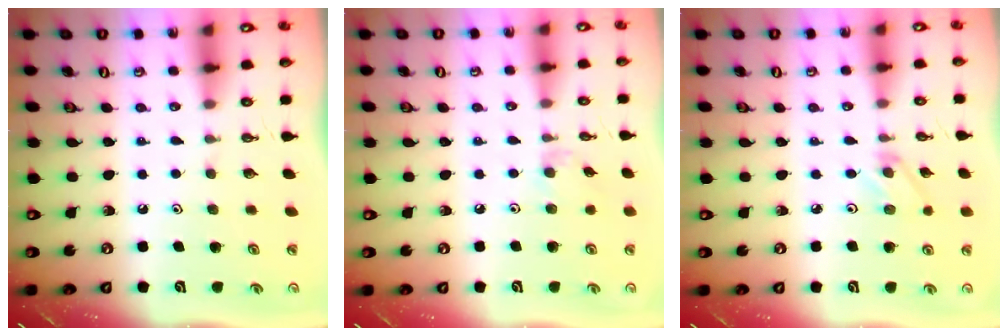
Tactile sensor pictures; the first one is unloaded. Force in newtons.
{"total": 3.7, "press": 3.6, "slide": 0.6}
{"total": 2.8, "press": 2.7, "slide": 0.4}